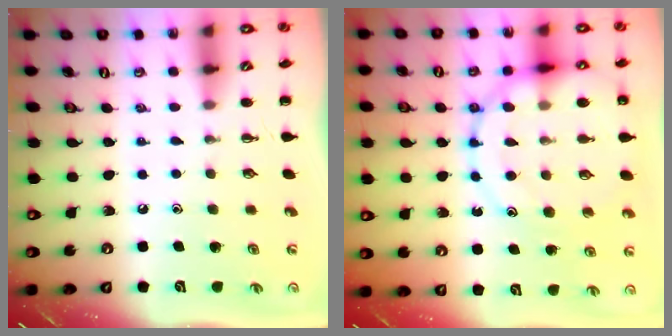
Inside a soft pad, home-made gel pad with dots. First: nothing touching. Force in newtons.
{"total": 16.6, "press": 16.5, "slide": 2.2}